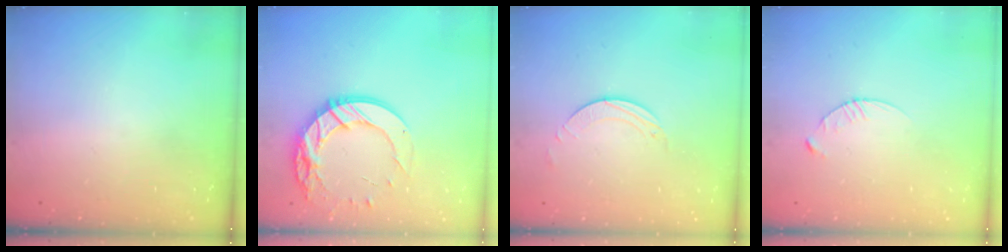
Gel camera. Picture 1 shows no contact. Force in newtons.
{"total": 16.5, "press": 16.5, "slide": 1.4}
{"total": 2.0, "press": 2.0, "slide": 0.2}
{"total": 3.4, "press": 3.4, "slide": 0.4}